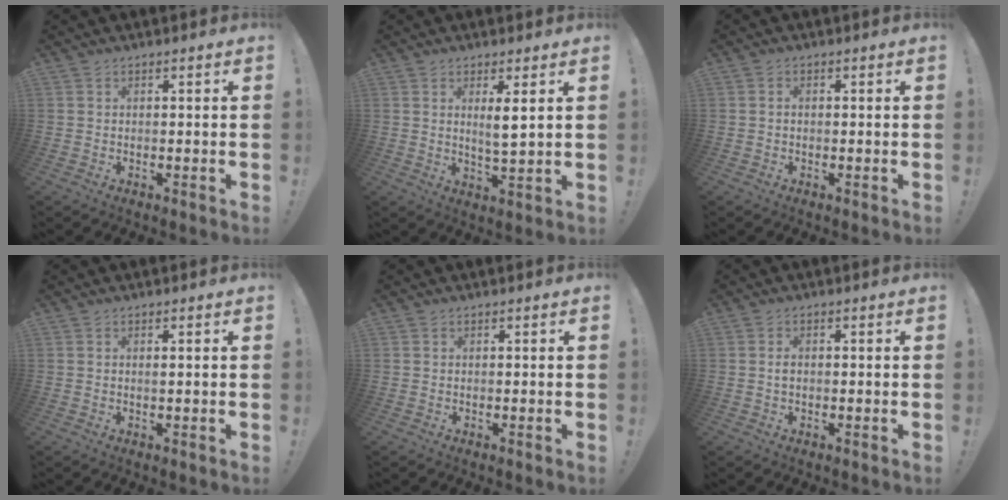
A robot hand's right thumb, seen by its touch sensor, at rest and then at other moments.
{"total": 4.9, "force": [2.2, 0.6, 4.3], "torque": [-0.069, -0.016, 0.032]}
{"total": 0.8, "force": [-0.3, 0.5, 0.5], "torque": [-0.010, 0.003, -0.006]}
{"total": 0.5, "force": [0.2, -0.1, 0.5], "torque": [0.003, -0.006, 0.000]}
{"total": 0.0}
{"total": 1.2, "force": [-0.2, 0.8, 0.8], "torque": [-0.023, 0.009, -0.004]}